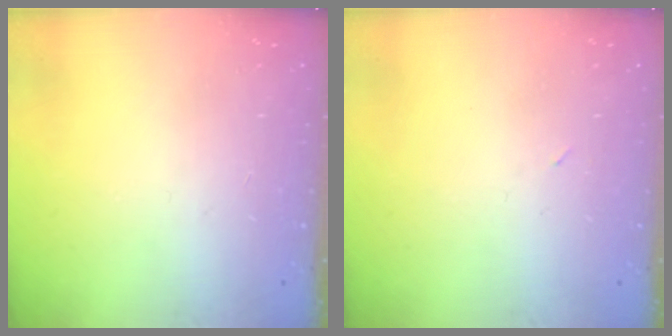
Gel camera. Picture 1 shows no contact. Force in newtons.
{"total": 2.4, "press": 2.3, "slide": 0.8}